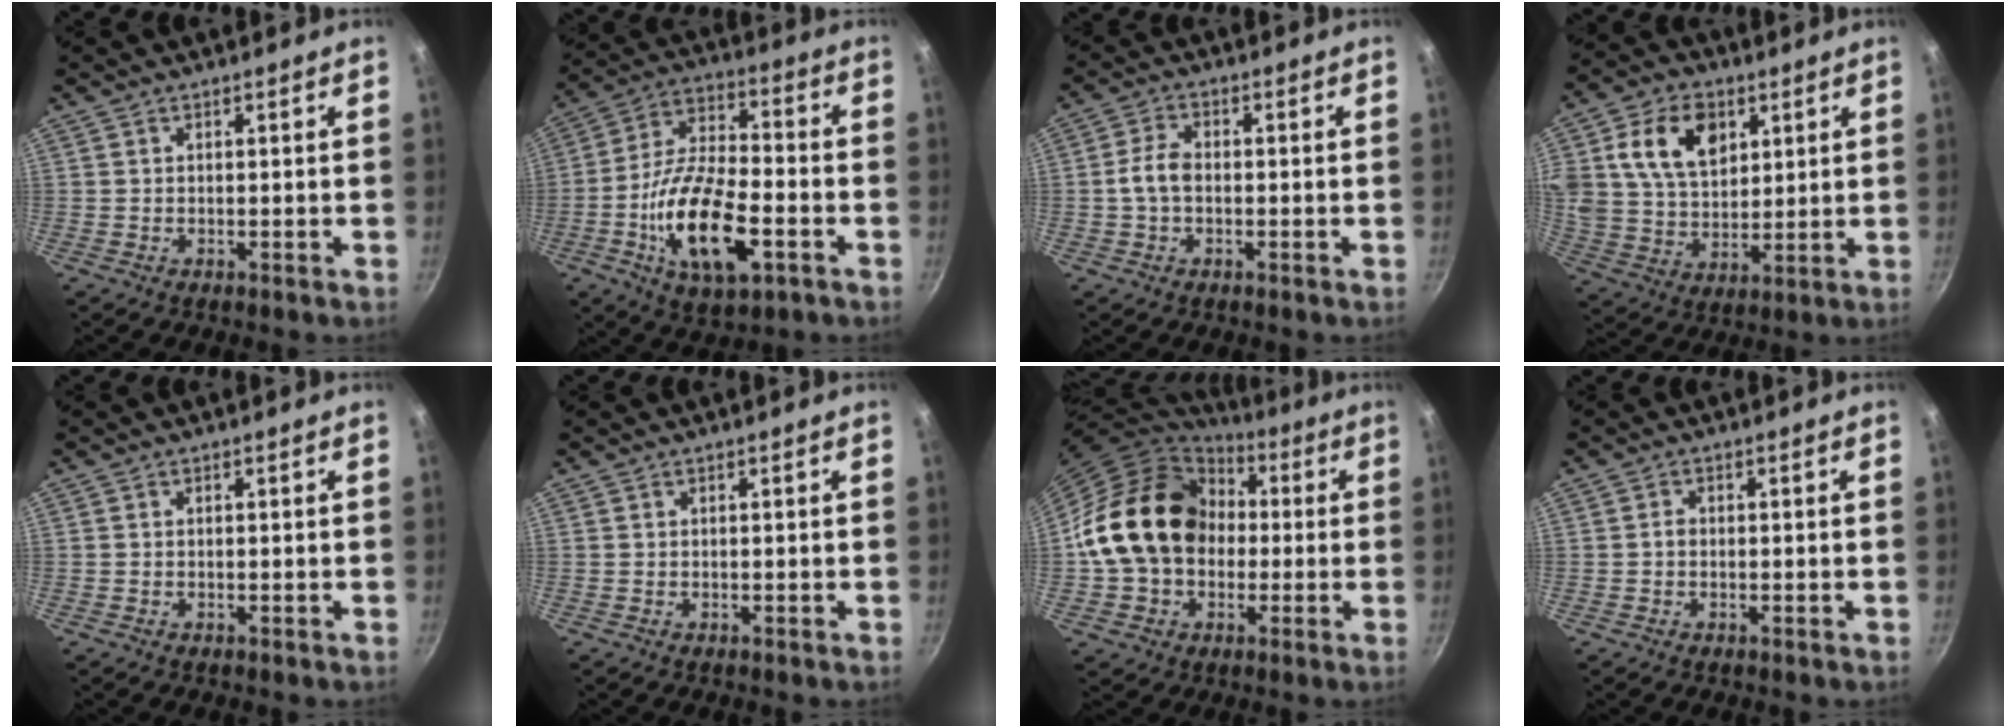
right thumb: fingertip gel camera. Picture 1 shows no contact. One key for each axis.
{"total": 18.6, "fx": -6.0, "fy": 8.2, "fz": 15.6, "tx": -0.281, "ty": 0.027, "tz": -0.112}
{"total": 4.5, "fx": -0.5, "fy": 2.8, "fz": 3.5, "tx": -0.070, "ty": 0.020, "tz": -0.015}
{"total": 15.4, "fx": 5.4, "fy": 10.8, "fz": 9.5, "tx": -0.146, "ty": -0.009, "tz": 0.099}
{"total": 0.0}
{"total": 0.0}
{"total": 19.7, "fx": 0.8, "fy": 15.7, "fz": 11.9, "tx": -0.184, "ty": 0.044, "tz": 0.010}
{"total": 1.2, "fx": -0.2, "fy": 0.9, "fz": 0.7, "tx": -0.012, "ty": 0.007, "tz": -0.005}